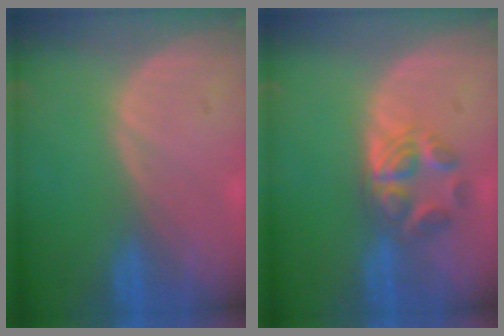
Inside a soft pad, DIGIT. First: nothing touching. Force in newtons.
{"total": 5.7, "press": 4.8, "slide": 3.2}